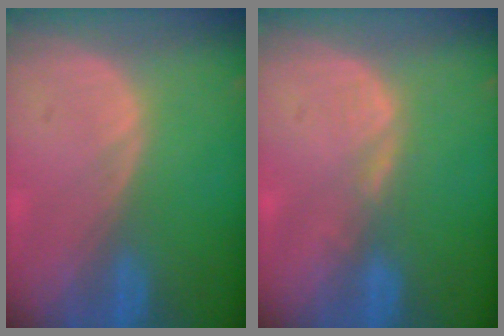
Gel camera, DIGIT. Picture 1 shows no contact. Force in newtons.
{"total": 1.3, "press": 1.3, "slide": 0.2}